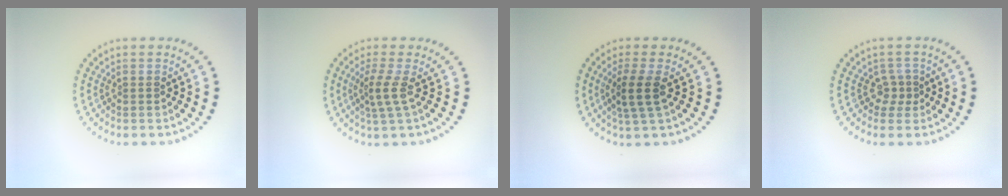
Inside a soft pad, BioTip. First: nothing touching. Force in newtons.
{"total": 2.3, "press": 1.5, "slide": 1.8}
{"total": 2.6, "press": 2.1, "slide": 1.6}
{"total": 1.6, "press": 1.1, "slide": 1.2}